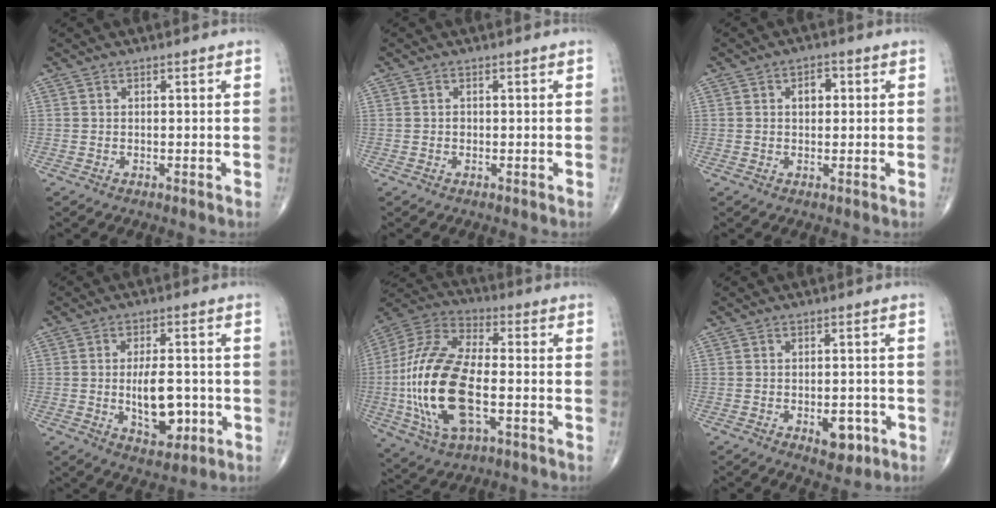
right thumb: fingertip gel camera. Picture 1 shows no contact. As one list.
[{"total": 0.7, "force": [-0.1, 0.6, 0.4], "torque": [-0.005, 0.002, -0.002]}, {"total": 3.3, "force": [0.6, 2.2, 2.3], "torque": [-0.025, 0.008, 0.007]}, {"total": 9.8, "force": [-1.5, 5.0, 8.3], "torque": [-0.112, 0.003, -0.015]}, {"total": 23.0, "force": [-3.8, 10.8, 19.9], "torque": [-0.433, 0.013, -0.065]}, {"total": 5.4, "force": [-2.1, 2.9, 4.0], "torque": [-0.037, 0.006, -0.022]}]